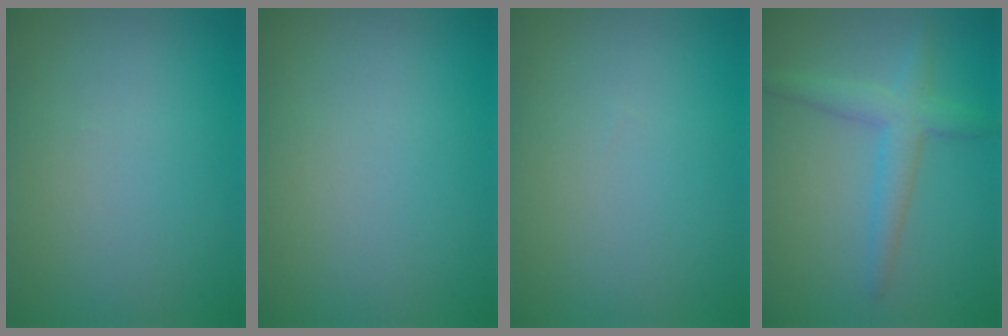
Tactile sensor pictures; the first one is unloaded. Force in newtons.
{"total": 0.0}
{"total": 0.0}
{"total": 2.6, "press": 2.6, "slide": 0.2}